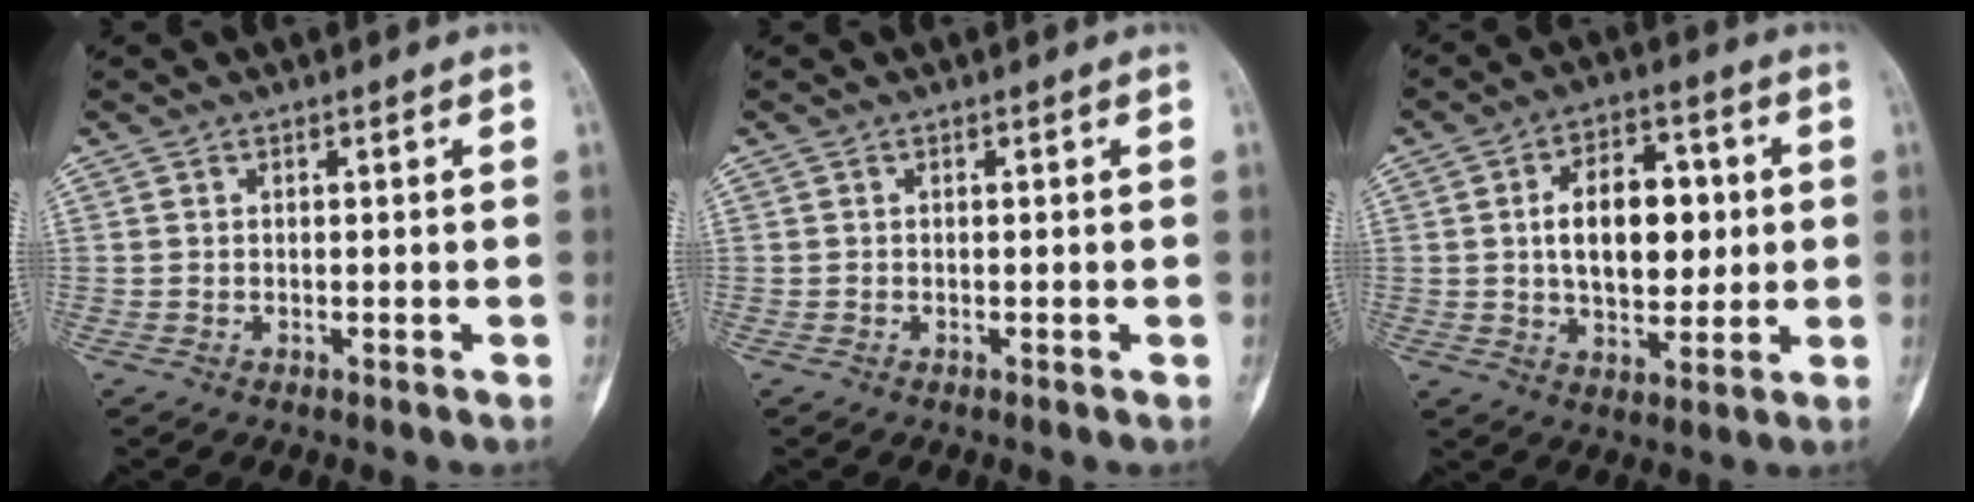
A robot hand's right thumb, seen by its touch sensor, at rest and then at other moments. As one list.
[{"total": 0.0}, {"total": 13.5, "force": [1.4, 8.0, 10.7], "torque": [-0.132, 0.005, 0.023]}]